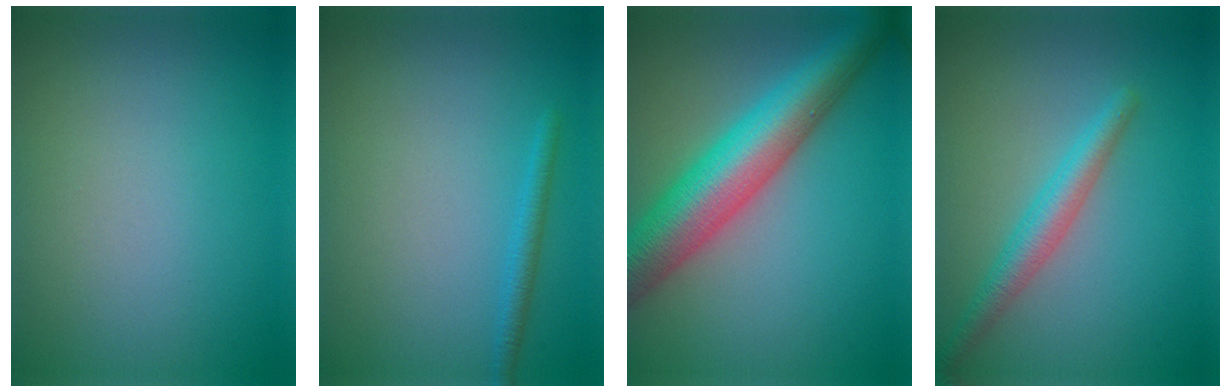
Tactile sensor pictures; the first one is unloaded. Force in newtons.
{"total": 1.5, "press": 1.4, "slide": 0.1}
{"total": 9.2, "press": 9.2, "slide": 0.3}
{"total": 2.9, "press": 2.9, "slide": 0.1}